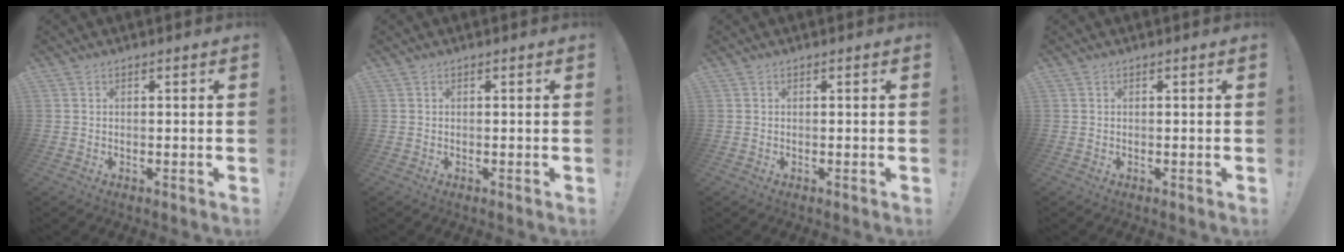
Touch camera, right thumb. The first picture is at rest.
{"total": 0.0}
{"total": 0.0}
{"total": 0.0}